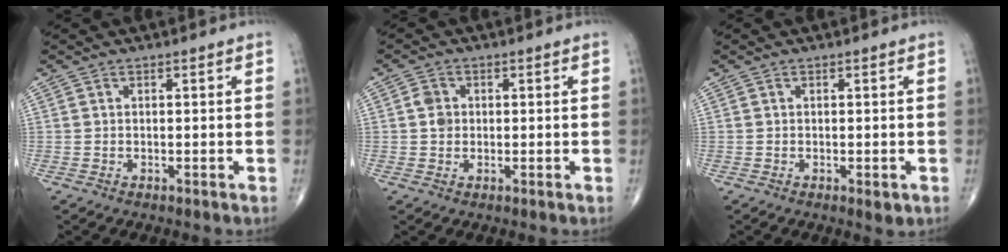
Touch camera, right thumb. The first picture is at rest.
{"total": 2.6, "force": [0.2, 2.2, 1.4], "torque": [-0.015, 0.003, 0.001]}
{"total": 1.6, "force": [-0.5, 0.6, 1.3], "torque": [-0.013, -0.002, -0.004]}